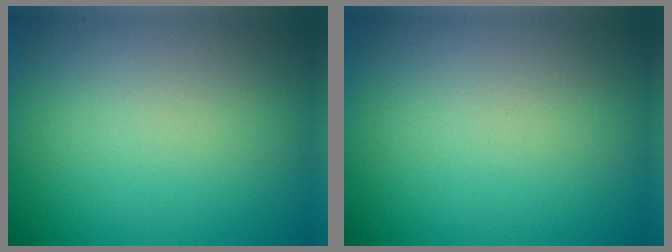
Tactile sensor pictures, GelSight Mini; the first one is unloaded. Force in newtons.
{"total": 0.0}